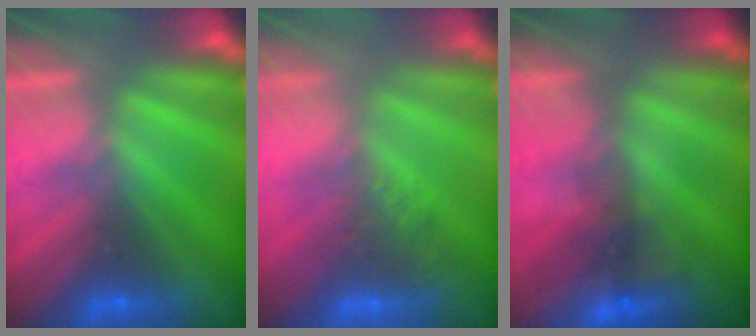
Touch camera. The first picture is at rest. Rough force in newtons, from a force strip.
{"total": 2.7}
{"total": 4.5}